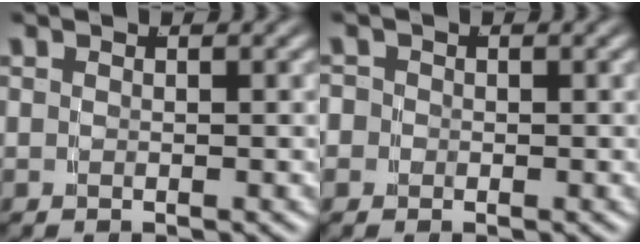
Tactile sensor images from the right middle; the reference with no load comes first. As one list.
[{"total": 2.7, "force": [-0.5, 2.6, 0.6], "torque": [-0.027, -0.008, -0.016]}]